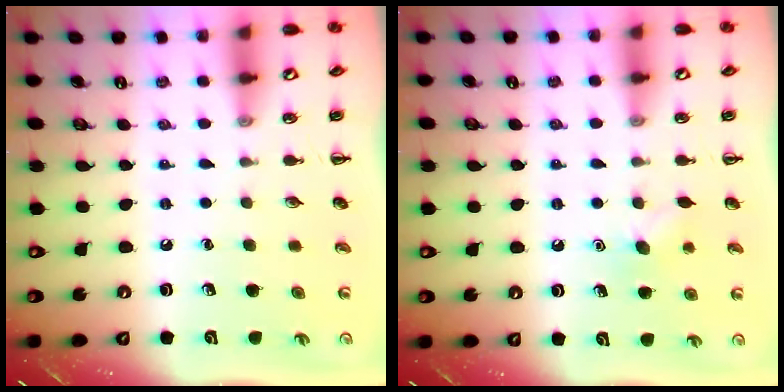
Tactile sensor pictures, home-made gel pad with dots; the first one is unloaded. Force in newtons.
{"total": 6.2, "press": 6.0, "slide": 1.5}